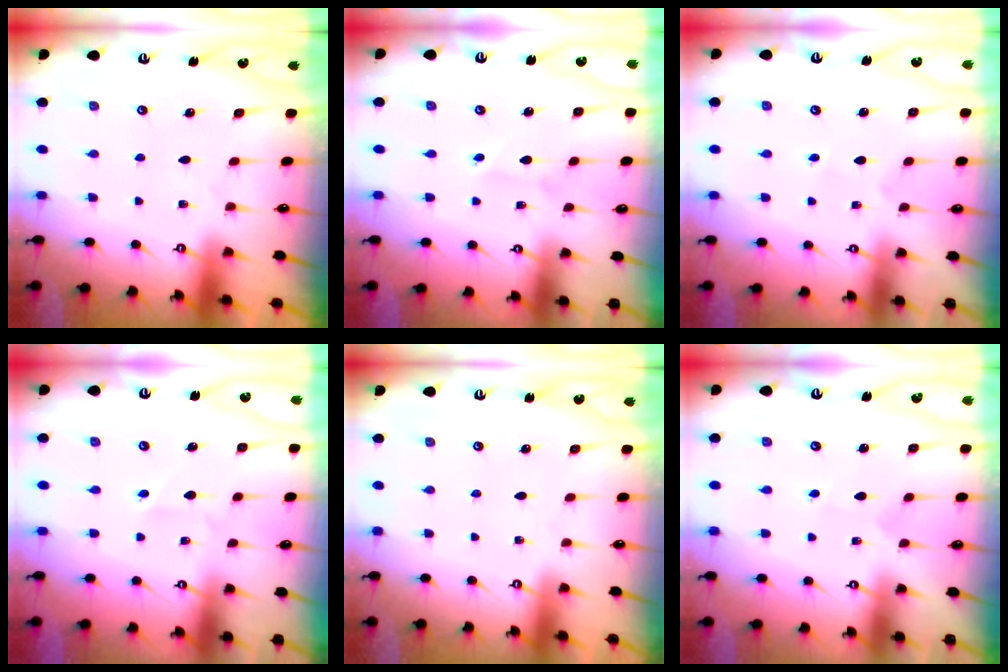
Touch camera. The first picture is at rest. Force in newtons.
{"total": 1.5, "press": 1.5, "slide": 0.1}
{"total": 2.9, "press": 2.9, "slide": 0.3}
{"total": 2.2, "press": 2.2, "slide": 0.3}
{"total": 0.0}
{"total": 2.2, "press": 2.2, "slide": 0.2}